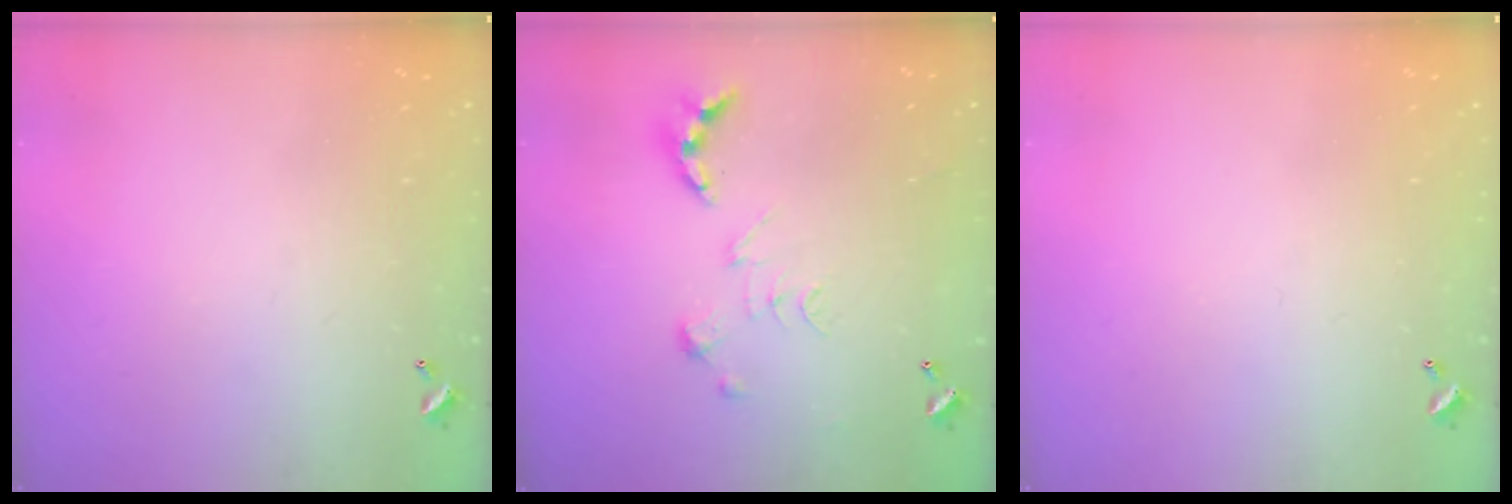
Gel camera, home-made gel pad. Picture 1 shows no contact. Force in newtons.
{"total": 0.8, "press": 0.8, "slide": 0.3}
{"total": 0.0}